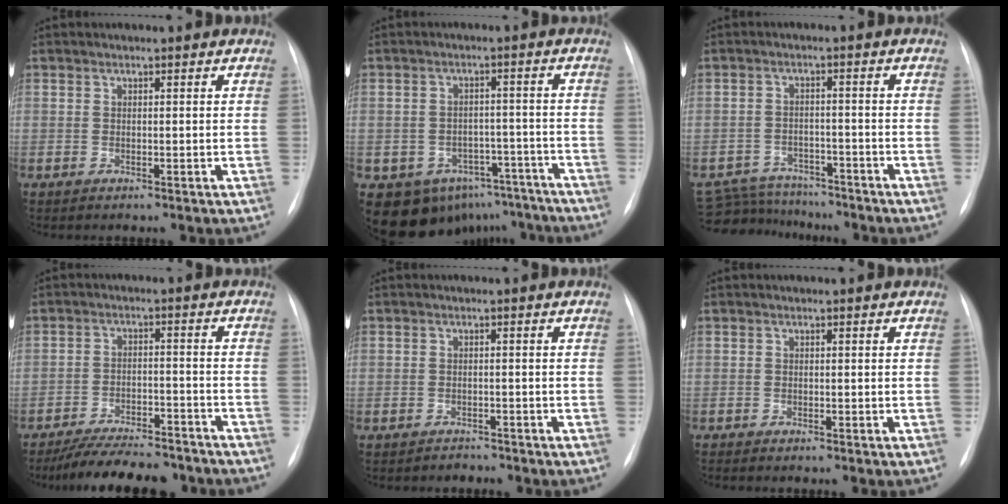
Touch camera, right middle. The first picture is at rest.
{"total": 12.4, "force": [-9.1, 7.8, 3.0], "torque": [-0.029, 0.039, -0.108]}
{"total": 9.9, "force": [-9.3, 3.2, 1.3], "torque": [-0.027, 0.008, -0.138]}
{"total": 13.5, "force": [-12.0, 3.3, 5.1], "torque": [-0.075, 0.009, -0.172]}
{"total": 1.7, "force": [-1.4, 0.8, -0.6], "torque": [0.006, 0.000, -0.022]}
{"total": 0.8, "force": [-0.7, 0.0, 0.3], "torque": [-0.003, -0.002, -0.009]}